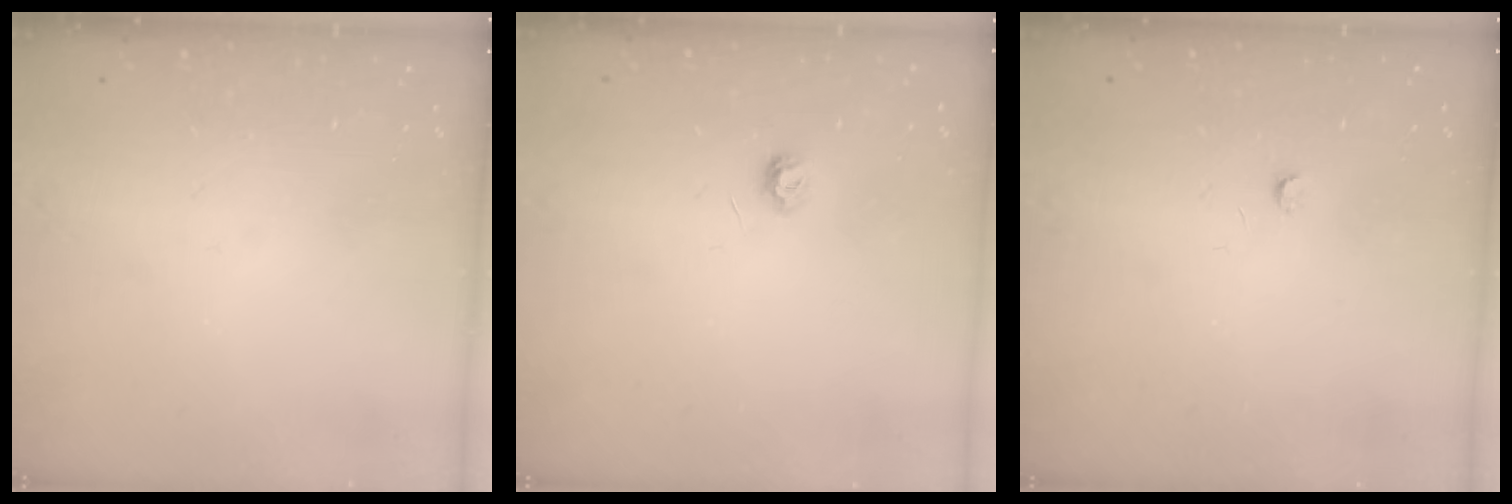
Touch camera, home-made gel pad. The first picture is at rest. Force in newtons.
{"total": 4.3, "press": 4.3, "slide": 0.5}
{"total": 2.5, "press": 2.5, "slide": 0.4}